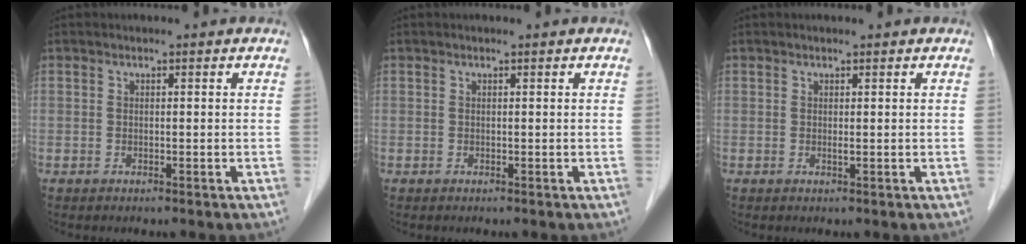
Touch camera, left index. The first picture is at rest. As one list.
[{"total": 0.0}, {"total": 0.5, "force": [0.2, 0.0, 0.5], "torque": [-0.012, 0.000, 0.004]}]